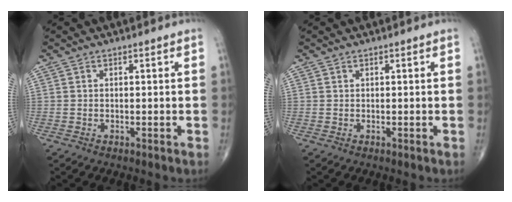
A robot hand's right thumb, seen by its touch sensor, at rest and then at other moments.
{"total": 0.0}